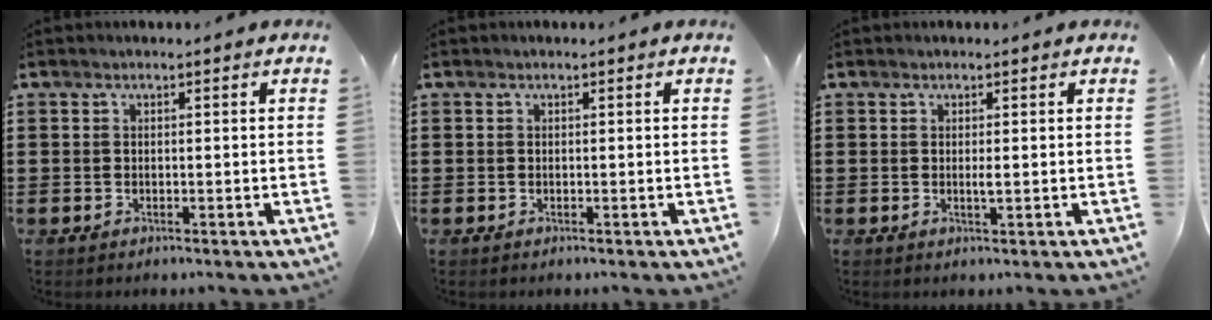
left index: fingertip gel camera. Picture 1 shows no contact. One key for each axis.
{"total": 0.0}
{"total": 1.2, "fx": 0.1, "fy": 0.1, "fz": 1.2, "tx": -0.023, "ty": -0.003, "tz": 0.001}